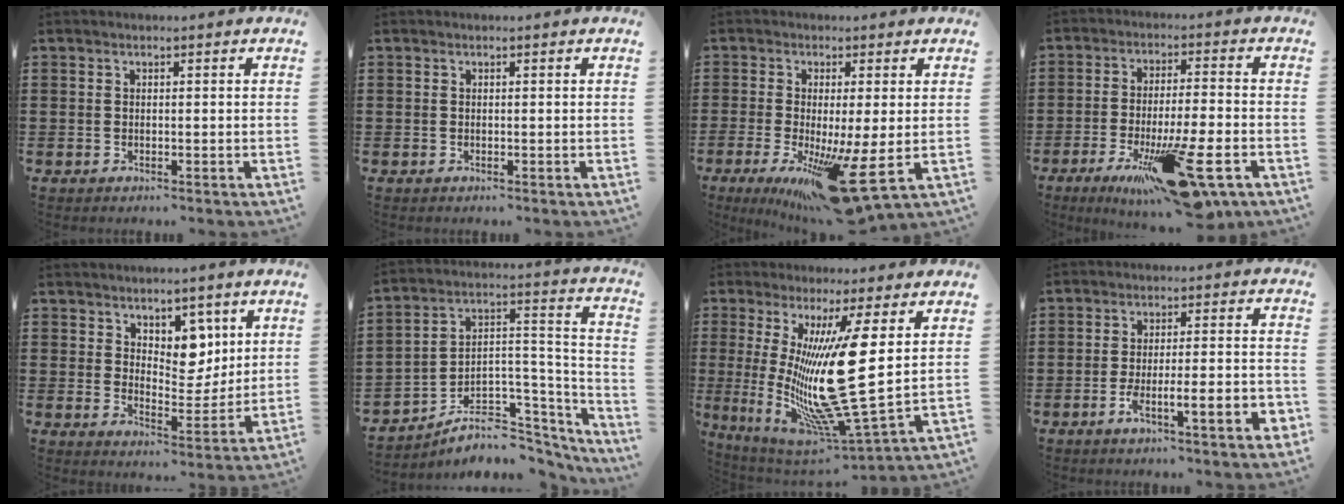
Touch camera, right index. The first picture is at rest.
{"total": 0.0}
{"total": 10.6, "force": [-4.1, 1.1, 9.8], "torque": [-0.157, -0.019, -0.069]}
{"total": 19.0, "force": [-9.4, 3.7, 16.2], "torque": [-0.256, 0.007, -0.140]}
{"total": 6.5, "force": [4.1, 4.5, 2.3], "torque": [-0.046, -0.015, 0.070]}
{"total": 5.9, "force": [-4.0, 3.9, 2.1], "torque": [-0.038, -0.003, -0.068]}
{"total": 15.0, "force": [3.4, 1.7, 14.5], "torque": [-0.272, -0.062, 0.046]}
{"total": 6.8, "force": [-3.6, 0.9, 5.7], "torque": [-0.099, -0.002, -0.067]}